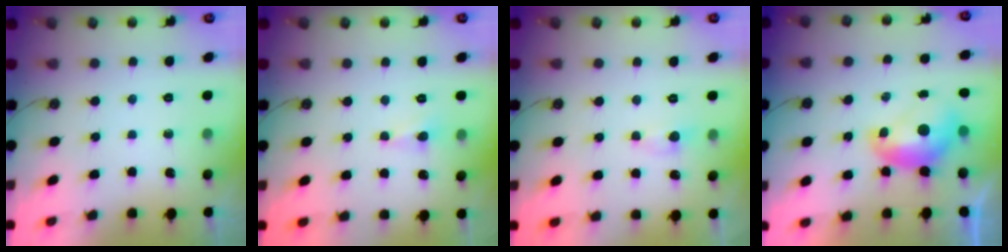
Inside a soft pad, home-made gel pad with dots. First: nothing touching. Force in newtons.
{"total": 2.2, "press": 2.1, "slide": 0.7}
{"total": 0.7, "press": 0.5, "slide": 0.6}
{"total": 2.1, "press": 2.1, "slide": 0.3}